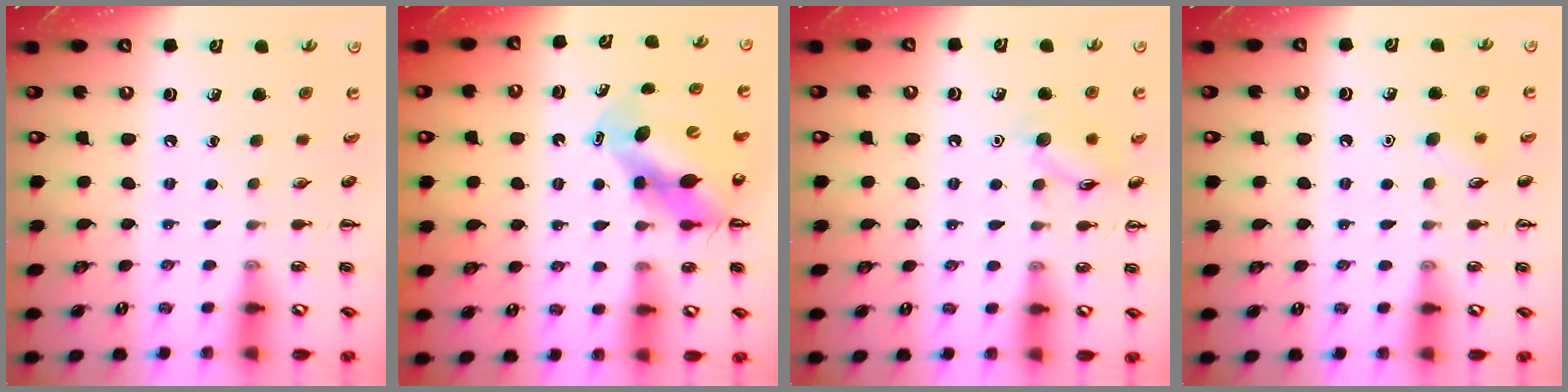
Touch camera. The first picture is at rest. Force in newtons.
{"total": 10.6, "press": 10.2, "slide": 2.9}
{"total": 8.6, "press": 8.6, "slide": 0.9}
{"total": 5.1, "press": 4.9, "slide": 1.3}